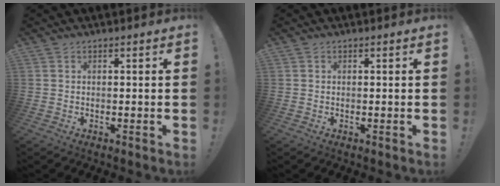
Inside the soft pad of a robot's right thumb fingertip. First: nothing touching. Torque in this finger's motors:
{"motor_torque": [0.21, -0.53, -0.18, 0.09, 0.00]}